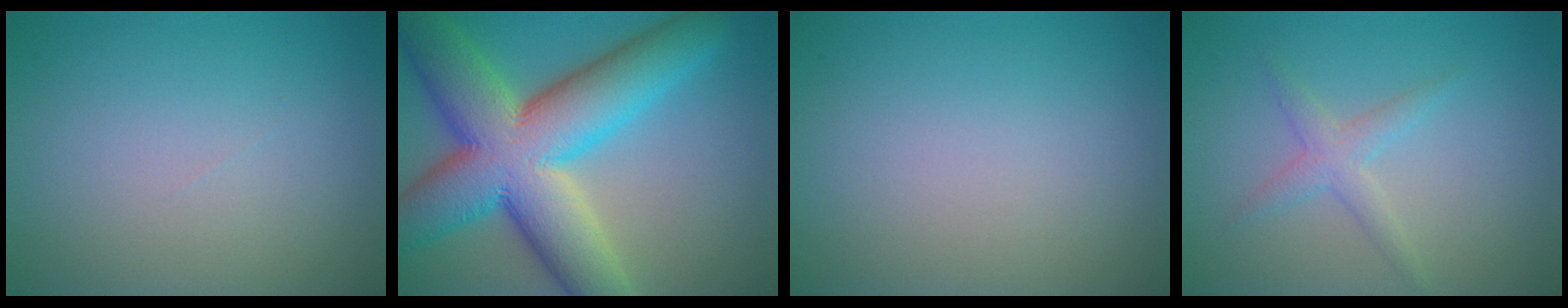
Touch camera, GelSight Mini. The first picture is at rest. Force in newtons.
{"total": 14.5, "press": 14.5, "slide": 0.6}
{"total": 0.0}
{"total": 2.0, "press": 2.0, "slide": 0.1}